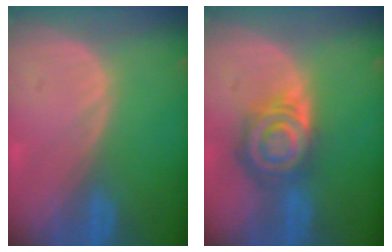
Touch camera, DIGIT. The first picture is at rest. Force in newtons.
{"total": 8.2, "press": 7.2, "slide": 4.0}